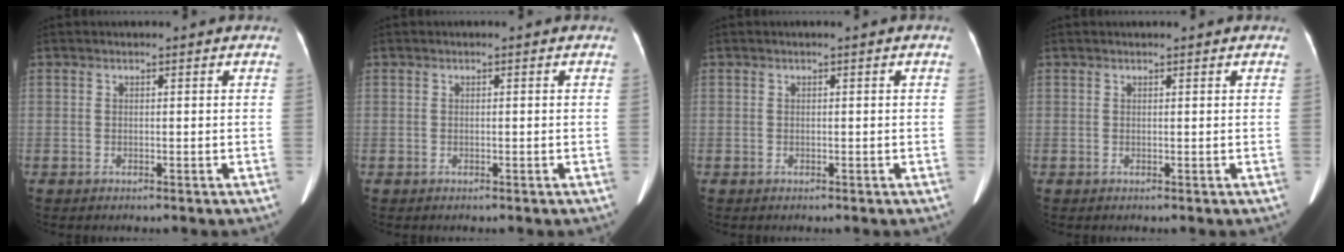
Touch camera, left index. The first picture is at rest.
{"total": 0.0}
{"total": 0.0}
{"total": 1.4, "force": [1.2, 0.3, 0.7], "torque": [-0.010, 0.015, 0.016]}